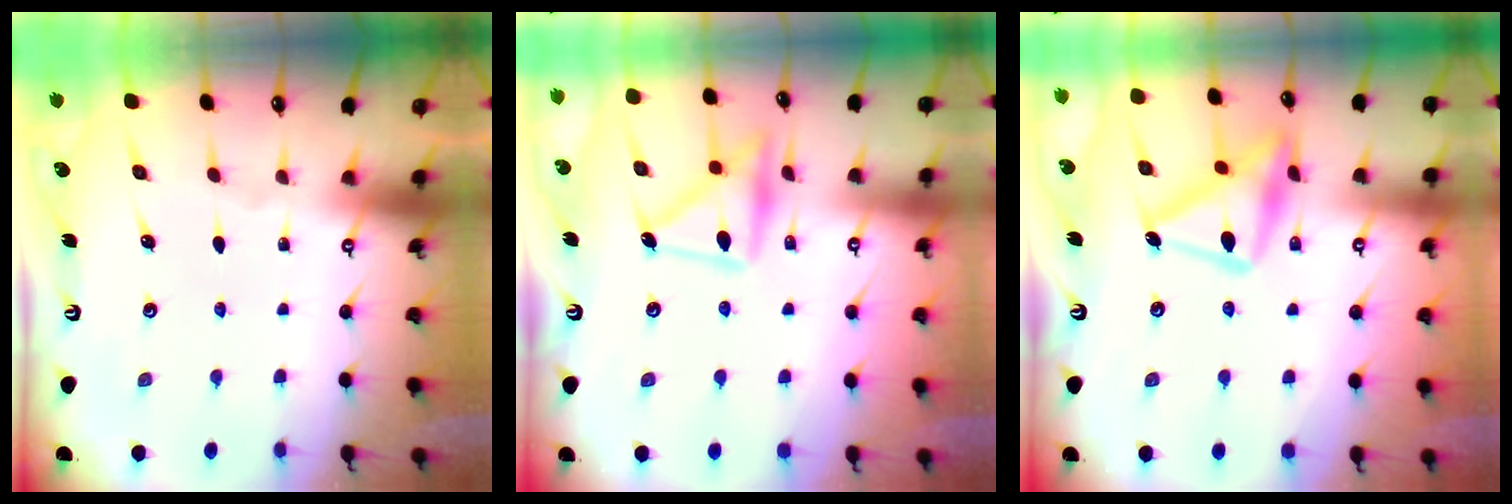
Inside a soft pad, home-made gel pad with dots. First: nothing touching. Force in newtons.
{"total": 15.4, "press": 15.4, "slide": 0.7}
{"total": 17.0, "press": 16.9, "slide": 0.9}